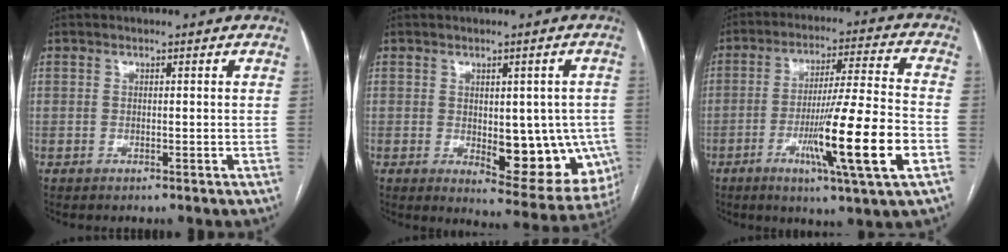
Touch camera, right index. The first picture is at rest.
{"total": 13.6, "force": [-2.1, 6.0, 12.0], "torque": [-0.115, 0.003, -0.007]}
{"total": 16.3, "force": [-5.4, -0.6, 15.4], "torque": [-0.264, -0.018, -0.091]}